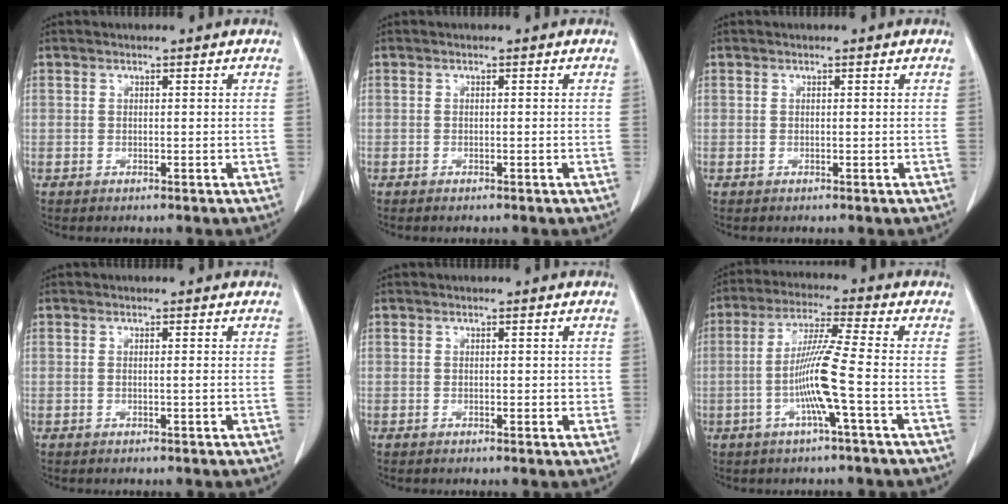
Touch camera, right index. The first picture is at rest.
{"total": 0.7, "force": [-0.6, 0.1, 0.3], "torque": [-0.010, -0.002, -0.008]}
{"total": 0.0}
{"total": 0.7, "force": [-0.1, 0.0, 0.7], "torque": [-0.014, 0.000, 0.000]}
{"total": 1.6, "force": [0.0, 1.0, 1.2], "torque": [-0.011, 0.004, 0.001]}
{"total": 9.0, "force": [-2.3, -1.1, 8.7], "torque": [-0.172, -0.002, -0.046]}